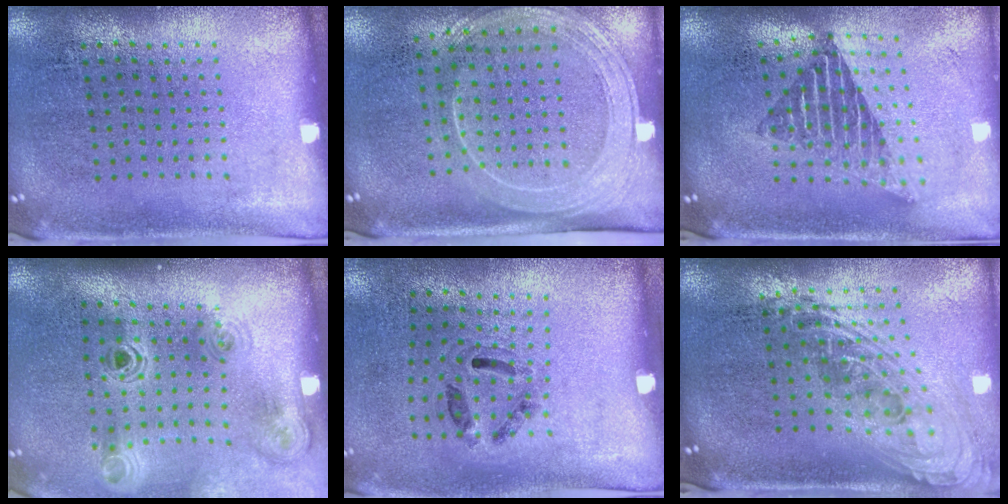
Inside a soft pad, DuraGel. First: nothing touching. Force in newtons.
{"total": 2.0, "press": 1.7, "slide": 1.1}
{"total": 1.9, "press": 1.5, "slide": 1.2}
{"total": 1.3, "press": 1.2, "slide": 0.5}
{"total": 1.3, "press": 0.7, "slide": 1.0}
{"total": 2.2, "press": 1.6, "slide": 1.5}